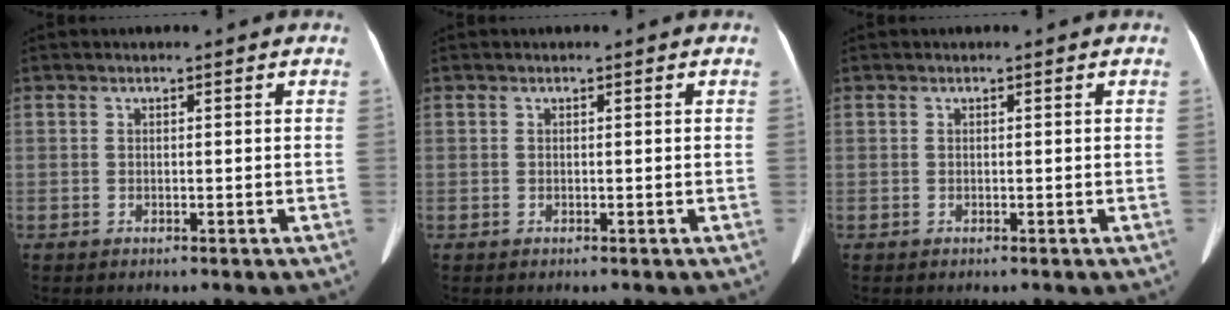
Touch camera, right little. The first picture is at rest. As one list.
[{"total": 0.0}, {"total": 0.0}]